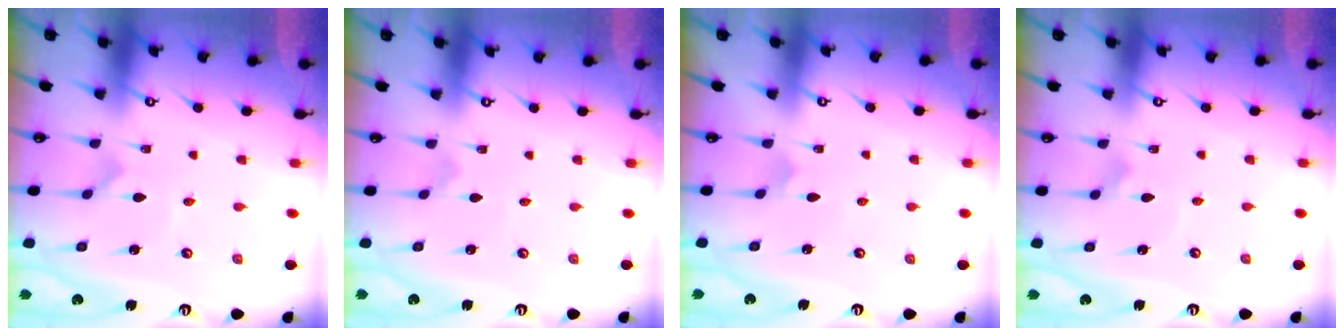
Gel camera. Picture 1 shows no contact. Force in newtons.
{"total": 0.0}
{"total": 2.7, "press": 2.7, "slide": 0.1}
{"total": 2.5, "press": 2.5, "slide": 0.1}